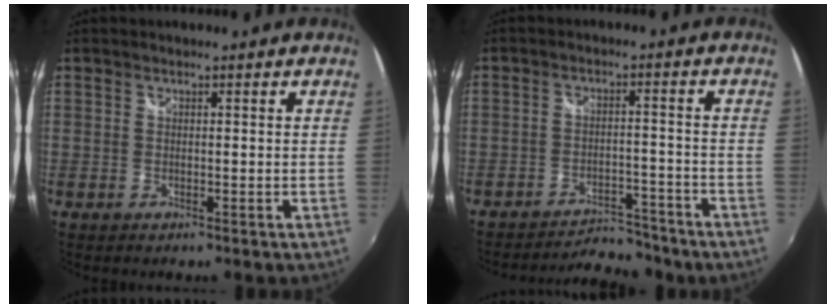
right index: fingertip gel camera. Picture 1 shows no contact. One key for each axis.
{"total": 9.8, "fx": -9.4, "fy": 1.9, "fz": 1.9, "tx": -0.051, "ty": 0.008, "tz": -0.130}